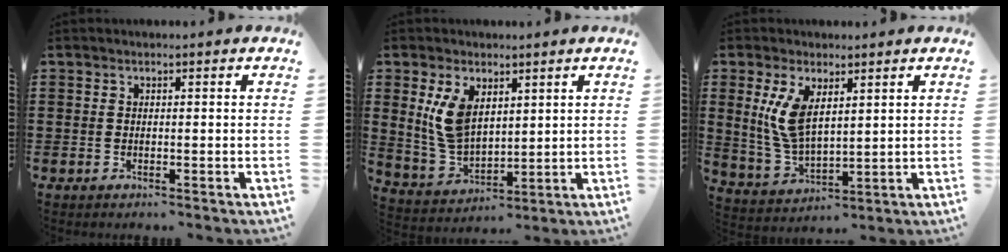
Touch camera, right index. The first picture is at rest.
{"total": 7.4, "force": [2.9, 4.6, 5.1], "torque": [-0.126, 0.006, 0.053]}
{"total": 7.4, "force": [2.5, 3.6, 6.0], "torque": [-0.137, 0.001, 0.043]}